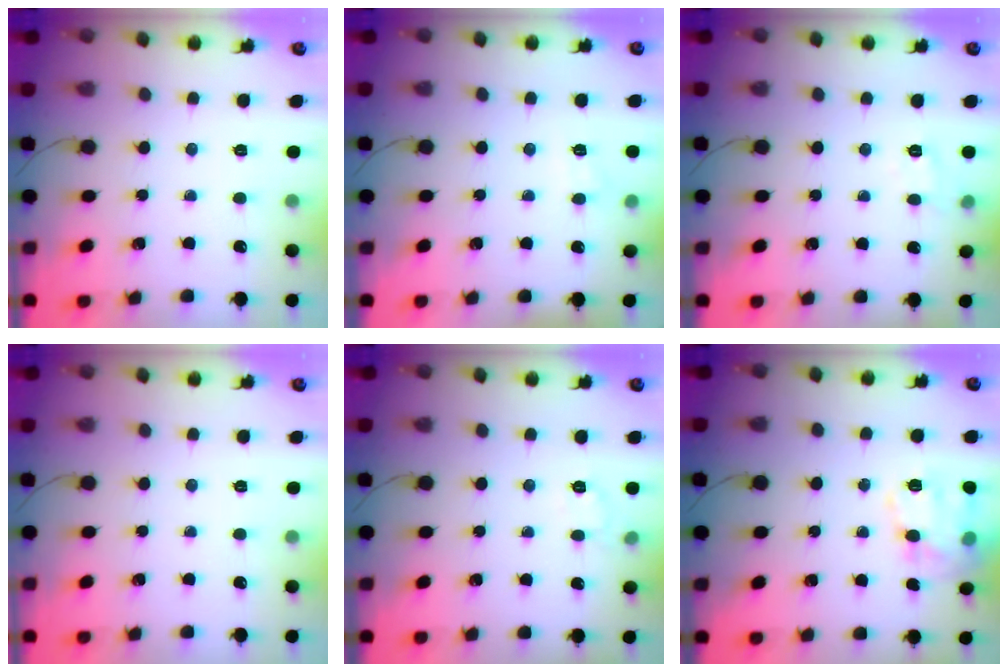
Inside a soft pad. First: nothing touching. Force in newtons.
{"total": 4.2, "press": 4.1, "slide": 1.1}
{"total": 6.5, "press": 6.4, "slide": 1.1}
{"total": 0.0}
{"total": 5.6, "press": 5.5, "slide": 1.1}
{"total": 15.0, "press": 15.0, "slide": 0.8}